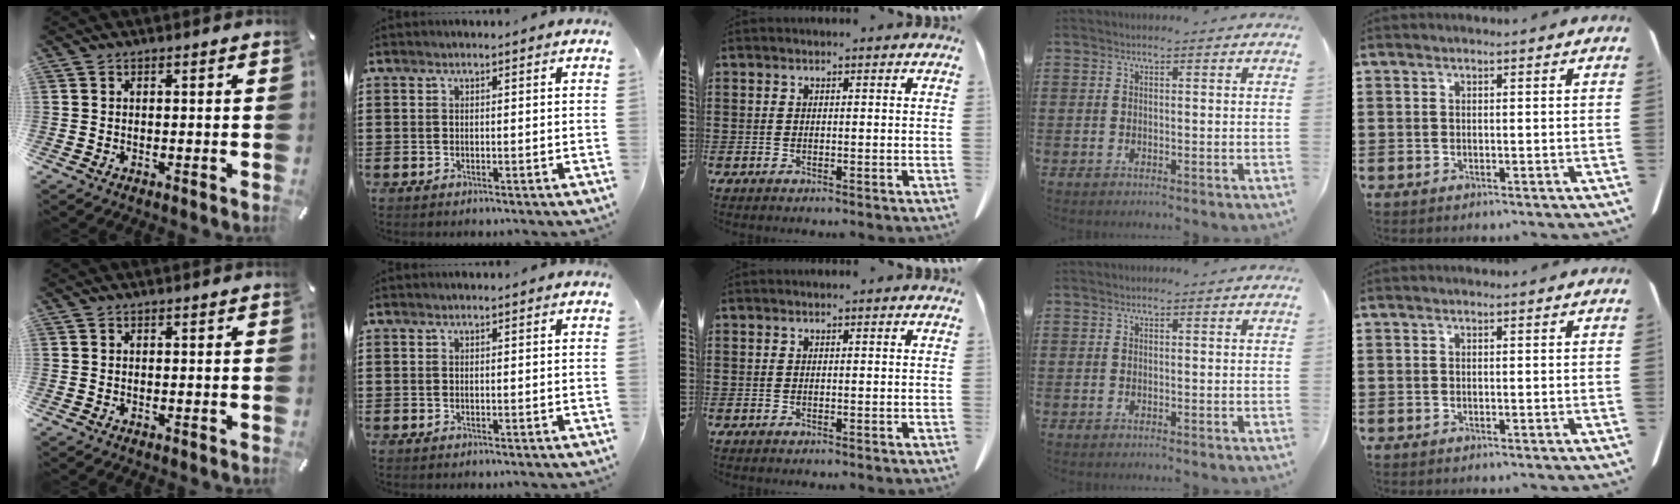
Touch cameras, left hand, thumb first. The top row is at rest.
{}